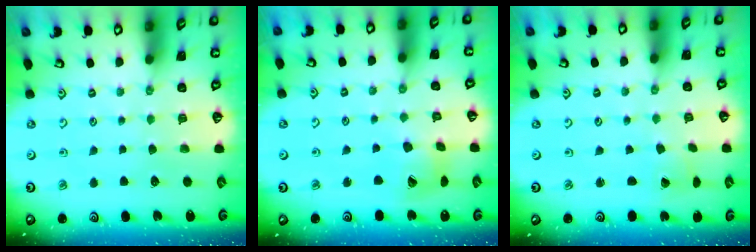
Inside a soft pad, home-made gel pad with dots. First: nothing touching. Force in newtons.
{"total": 12.0, "press": 11.9, "slide": 1.3}
{"total": 1.8, "press": 1.8, "slide": 0.2}